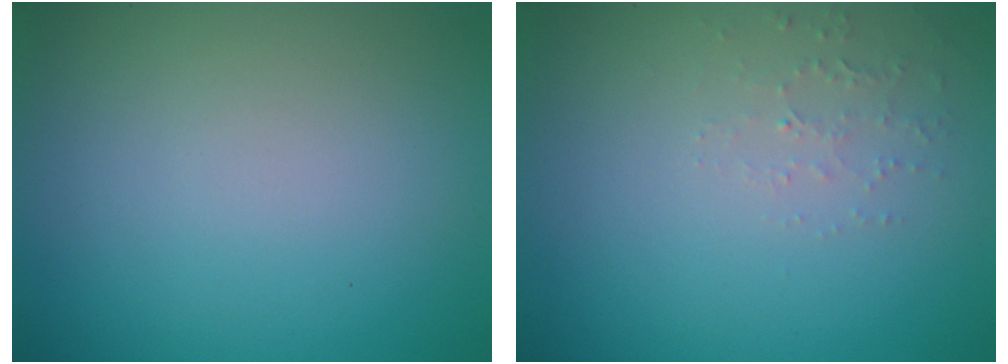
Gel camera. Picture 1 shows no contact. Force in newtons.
{"total": 1.3, "press": 1.3, "slide": 0.4}